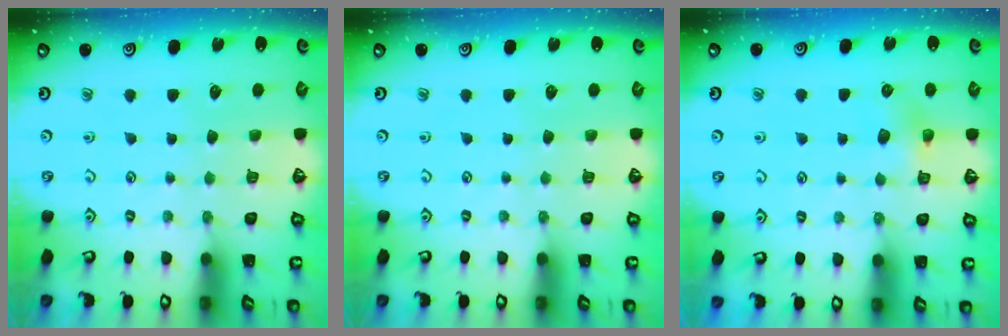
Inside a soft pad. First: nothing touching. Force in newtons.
{"total": 0.0}
{"total": 4.4, "press": 4.4, "slide": 0.3}